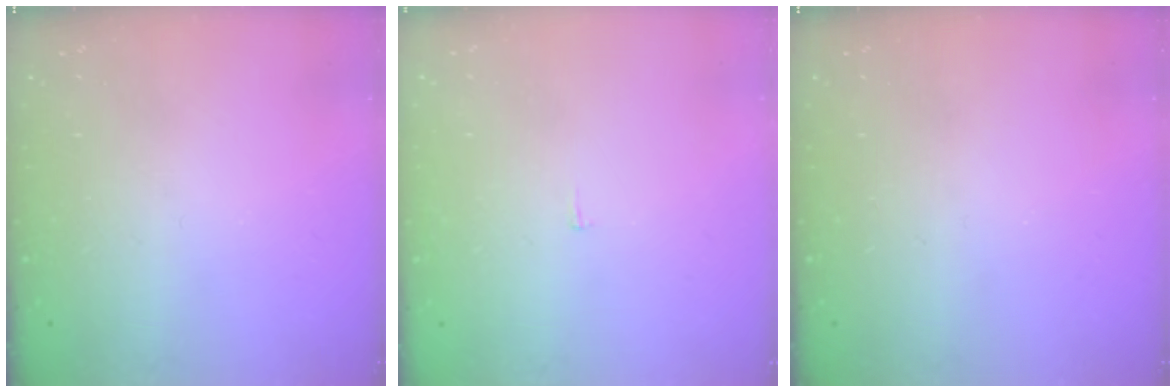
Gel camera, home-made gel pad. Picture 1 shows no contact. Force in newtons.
{"total": 2.2, "press": 2.2, "slide": 0.1}
{"total": 0.0}